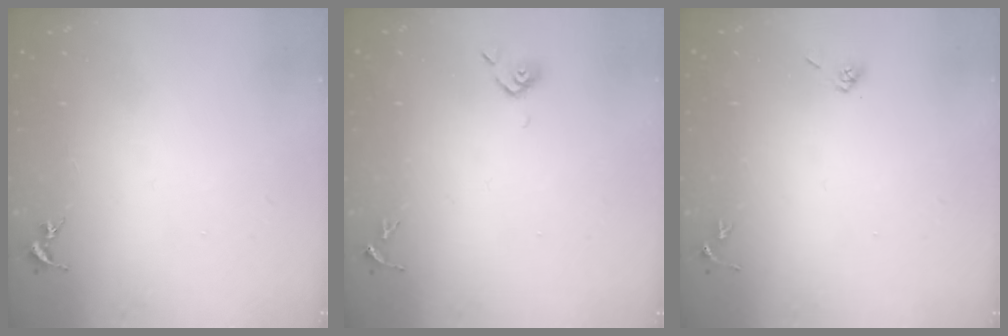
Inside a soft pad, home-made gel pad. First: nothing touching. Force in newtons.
{"total": 3.5, "press": 3.4, "slide": 0.9}
{"total": 4.2, "press": 3.9, "slide": 1.6}